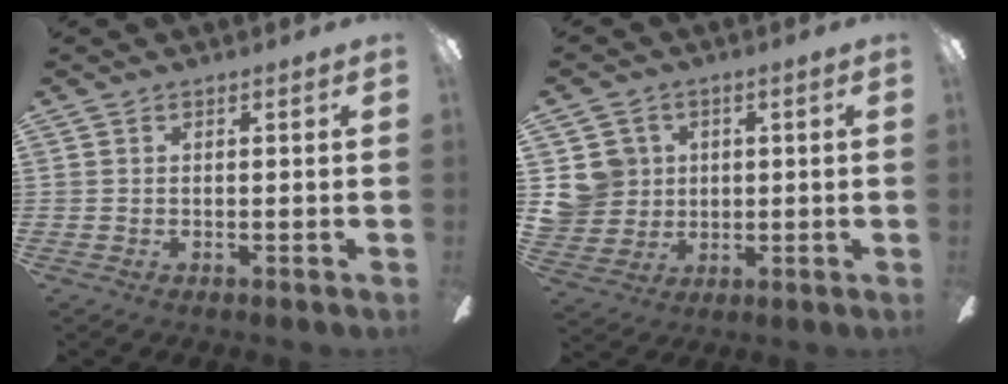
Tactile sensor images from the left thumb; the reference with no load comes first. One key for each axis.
{"total": 8.0, "fx": 1.7, "fy": 7.8, "fz": 1.2, "tx": -0.041, "ty": 0.009, "tz": 0.041}